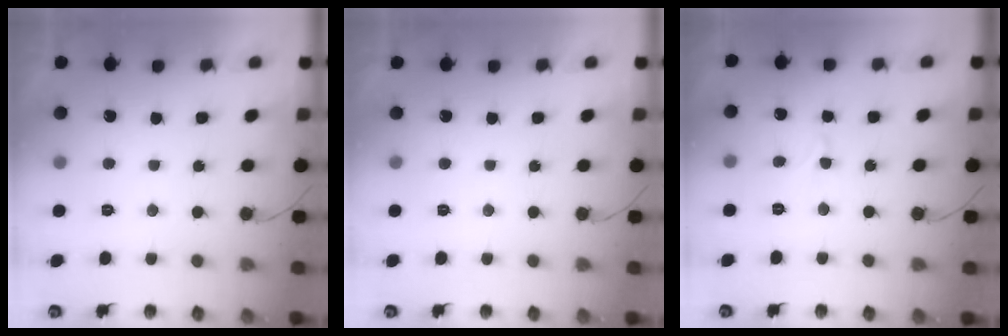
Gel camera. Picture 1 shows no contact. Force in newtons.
{"total": 1.8, "press": 1.8, "slide": 0.1}
{"total": 5.0, "press": 5.0, "slide": 0.5}